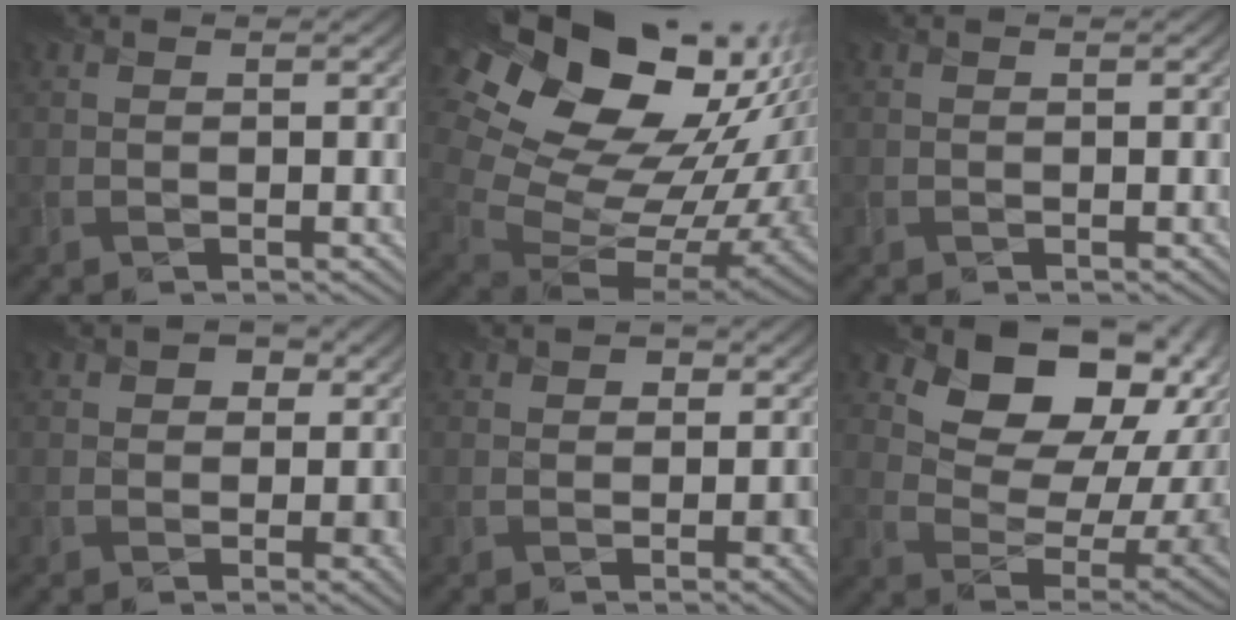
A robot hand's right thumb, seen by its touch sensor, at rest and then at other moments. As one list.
[{"total": 20.8, "force": [8.1, 13.6, 13.4], "torque": [-0.275, 0.029, 0.175]}, {"total": 0.0}, {"total": 4.3, "force": [0.1, 3.6, 2.3], "torque": [-0.012, -0.002, -0.001]}, {"total": 3.2, "force": [-0.3, 2.7, 1.6], "torque": [-0.008, -0.005, -0.004]}, {"total": 16.1, "force": [8.5, 10.2, 9.1], "torque": [-0.148, 0.017, 0.133]}]